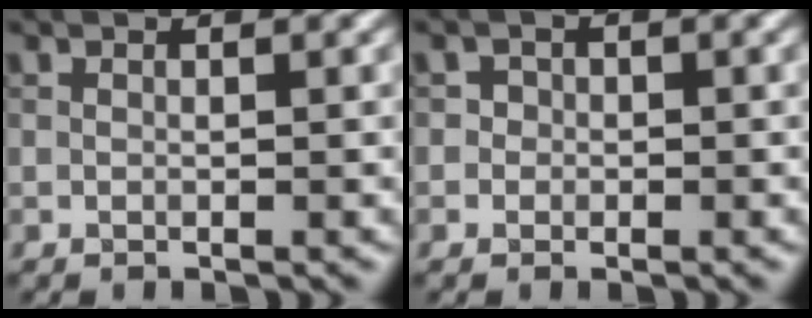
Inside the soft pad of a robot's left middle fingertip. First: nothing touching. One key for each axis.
{"total": 1.1, "fx": -0.1, "fy": 1.1, "fz": 0.1, "tx": 0.013, "ty": 0.001, "tz": -0.005}